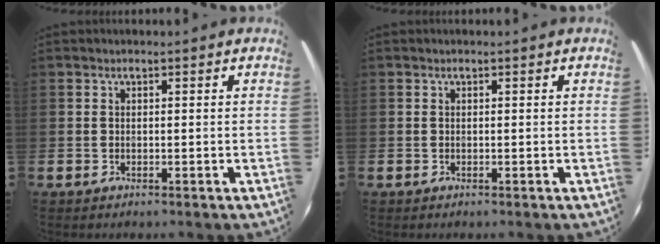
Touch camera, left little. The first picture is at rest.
{"total": 0.0}